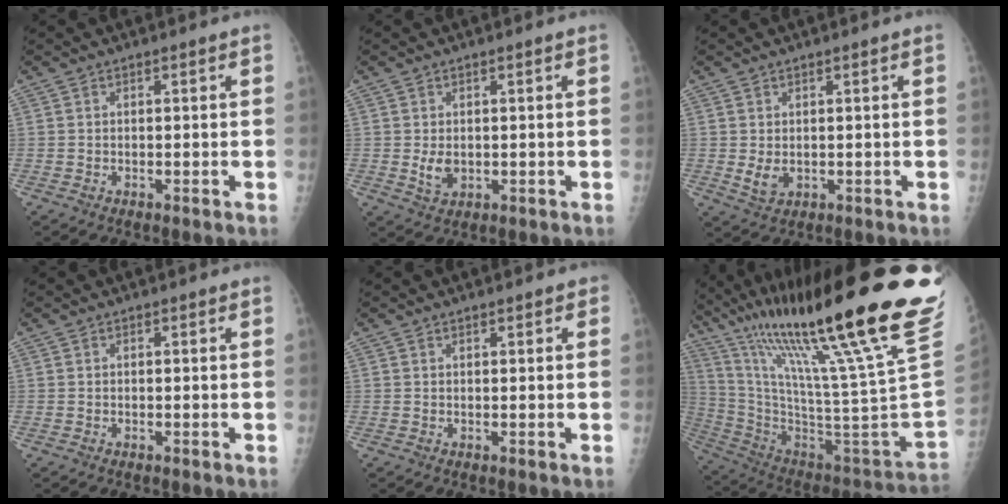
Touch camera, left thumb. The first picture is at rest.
{"total": 3.0, "force": [0.2, 1.9, 2.3], "torque": [-0.033, -0.008, 0.011]}
{"total": 2.9, "force": [0.3, 1.7, 2.3], "torque": [-0.036, -0.009, 0.014]}
{"total": 0.0}
{"total": 1.2, "force": [0.7, 0.5, 0.7], "torque": [-0.003, -0.001, 0.007]}
{"total": 39.2, "force": [25.3, 2.6, 29.8], "torque": [-0.445, -0.115, 0.415]}